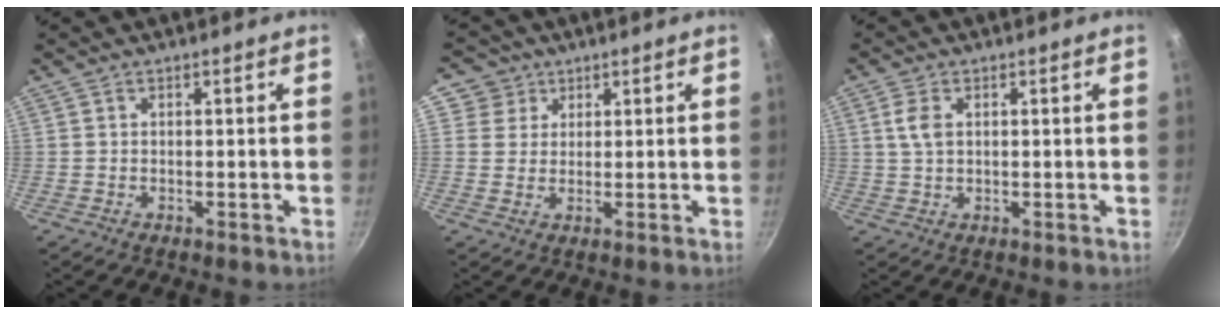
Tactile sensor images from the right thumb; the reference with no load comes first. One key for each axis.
{"total": 4.8, "fx": 2.2, "fy": 4.3, "fz": 0.3, "tx": 0.041, "ty": 0.001, "tz": 0.029}
{"total": 3.8, "fx": 1.1, "fy": 2.3, "fz": 2.8, "tx": -0.055, "ty": -0.001, "tz": 0.021}